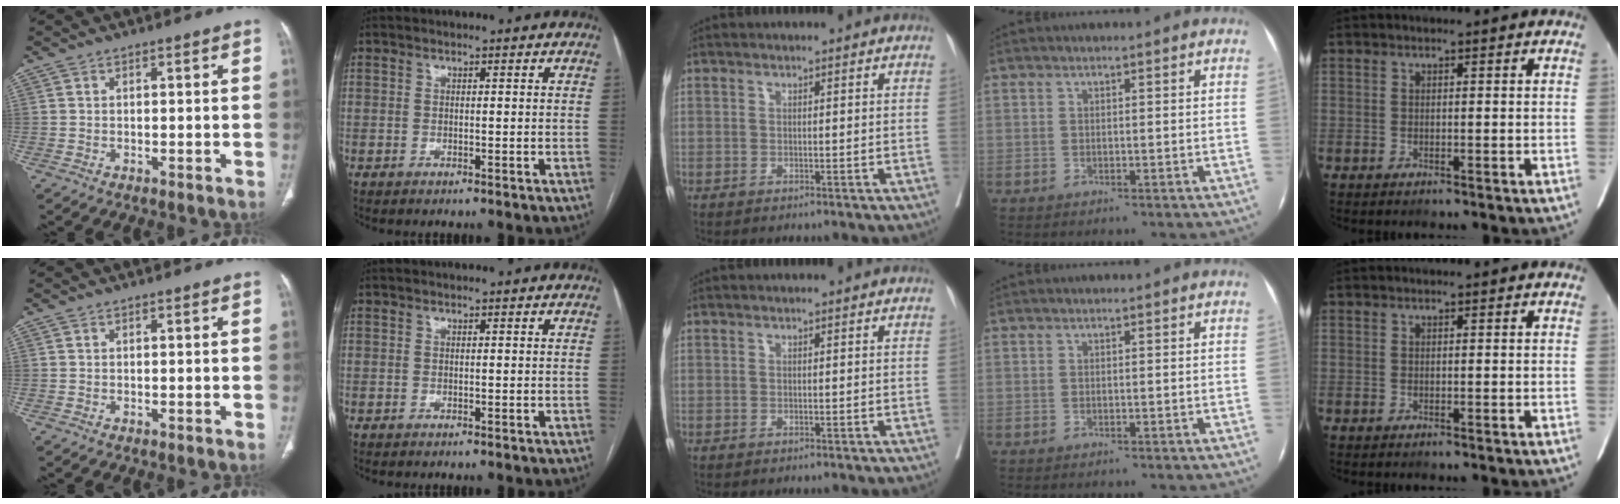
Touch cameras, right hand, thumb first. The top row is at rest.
{}